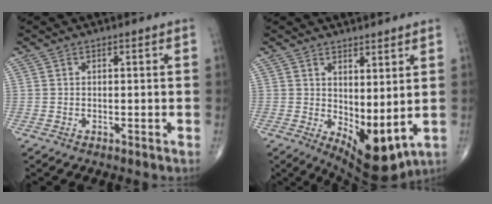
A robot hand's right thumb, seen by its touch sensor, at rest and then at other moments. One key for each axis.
{"total": 9.4, "fx": 0.7, "fy": 4.3, "fz": 8.3, "tx": -0.112, "ty": -0.022, "tz": 0.031}